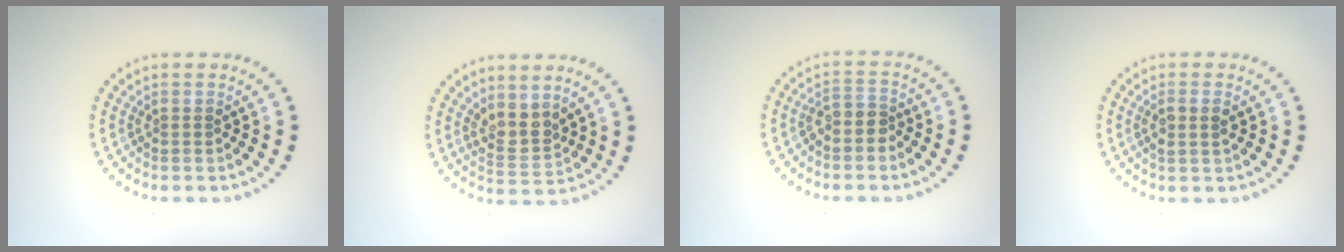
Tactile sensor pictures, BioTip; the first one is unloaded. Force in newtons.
{"total": 2.5, "press": 2.1, "slide": 1.5}
{"total": 2.1, "press": 1.8, "slide": 1.1}
{"total": 1.7, "press": 1.6, "slide": 0.6}